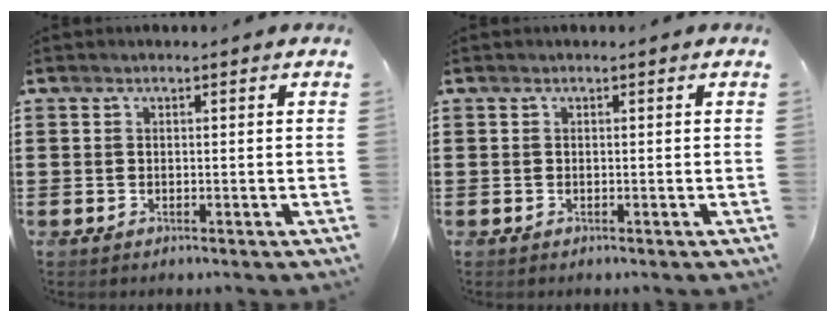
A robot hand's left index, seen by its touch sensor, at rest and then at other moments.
{"total": 0.0}